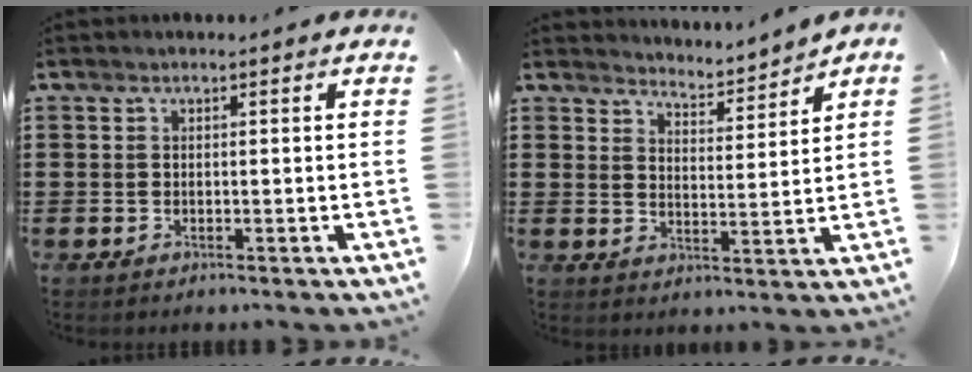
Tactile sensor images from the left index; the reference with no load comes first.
{"total": 3.5, "force": [3.4, -0.4, -0.4], "torque": [-0.010, -0.027, 0.058]}